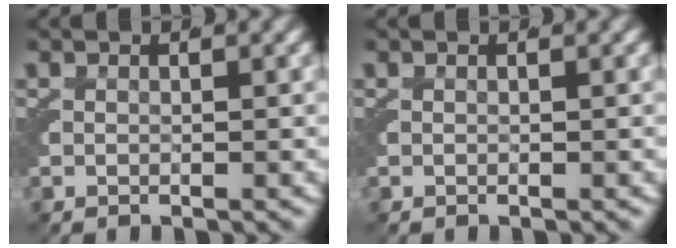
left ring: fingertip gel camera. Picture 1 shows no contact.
{"total": 0.0}